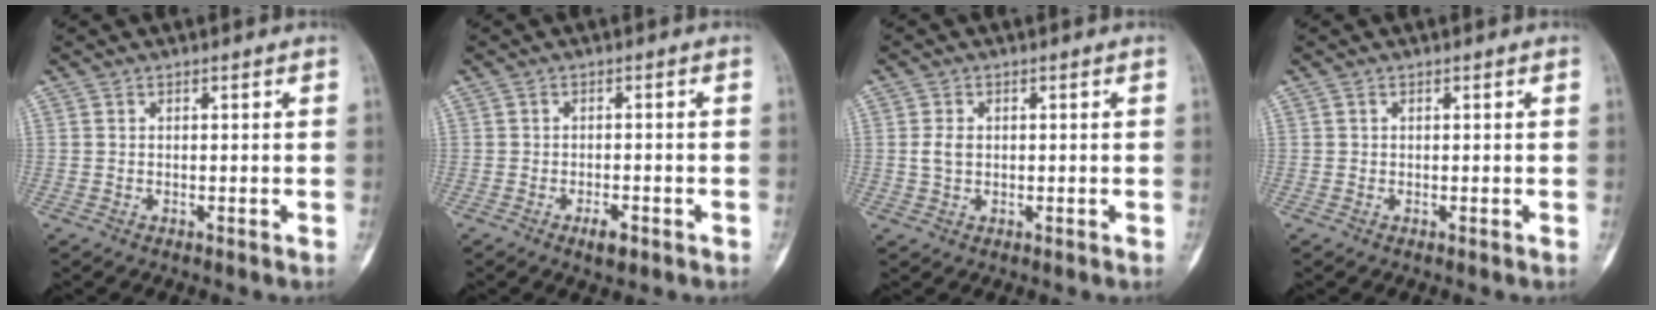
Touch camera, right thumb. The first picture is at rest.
{"total": 3.0, "force": [-1.7, 1.2, 2.2], "torque": [-0.032, 0.006, -0.025]}
{"total": 2.6, "force": [0.2, 2.0, 1.7], "torque": [-0.028, 0.005, 0.004]}
{"total": 0.0}